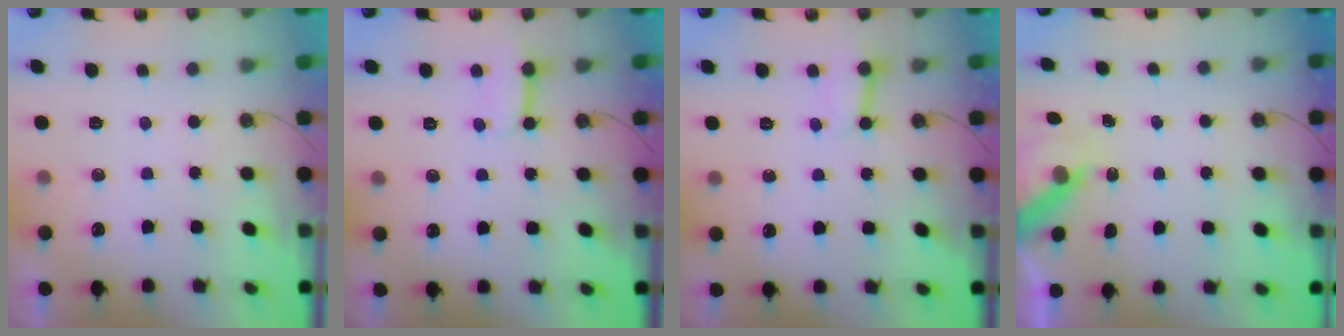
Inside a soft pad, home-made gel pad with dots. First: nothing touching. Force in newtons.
{"total": 3.7, "press": 3.7, "slide": 0.4}
{"total": 3.4, "press": 3.4, "slide": 0.3}
{"total": 5.9, "press": 5.9, "slide": 0.6}